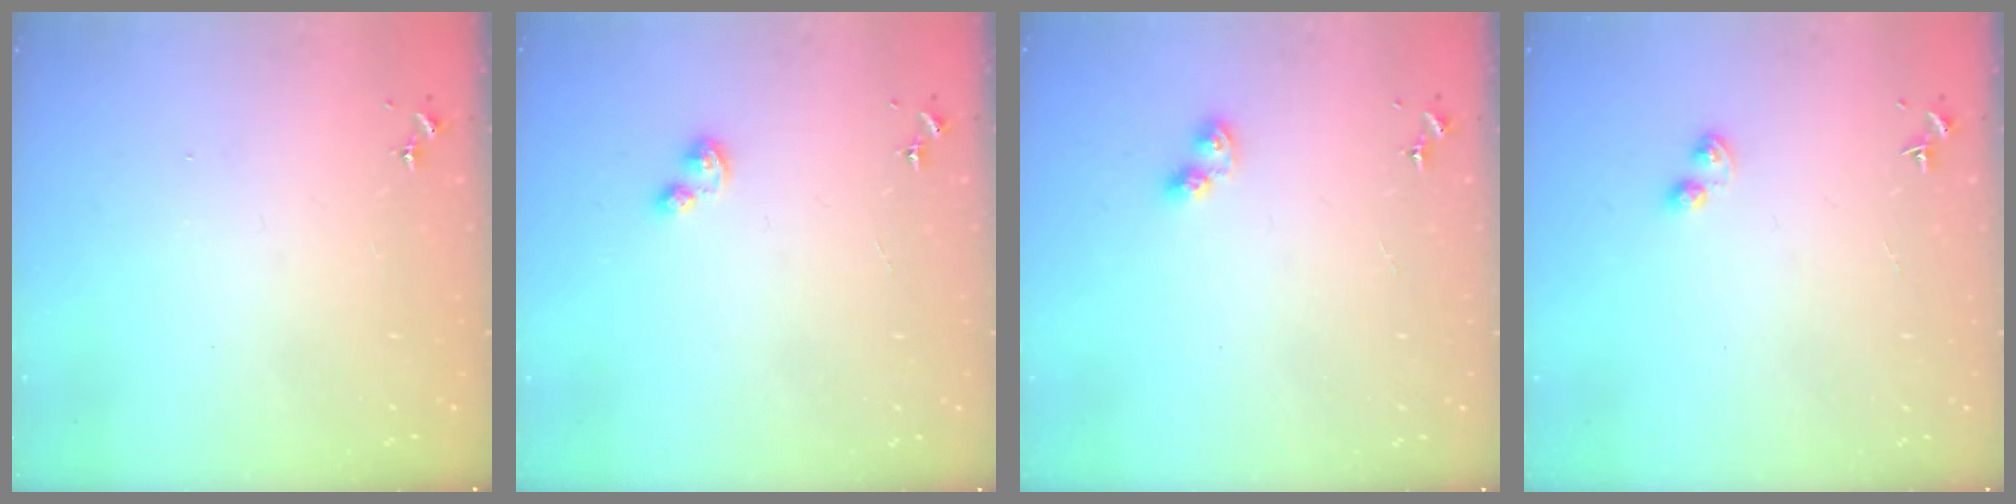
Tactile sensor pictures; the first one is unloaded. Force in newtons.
{"total": 2.8, "press": 2.8, "slide": 0.5}
{"total": 4.8, "press": 4.6, "slide": 1.2}
{"total": 2.7, "press": 2.7, "slide": 0.4}